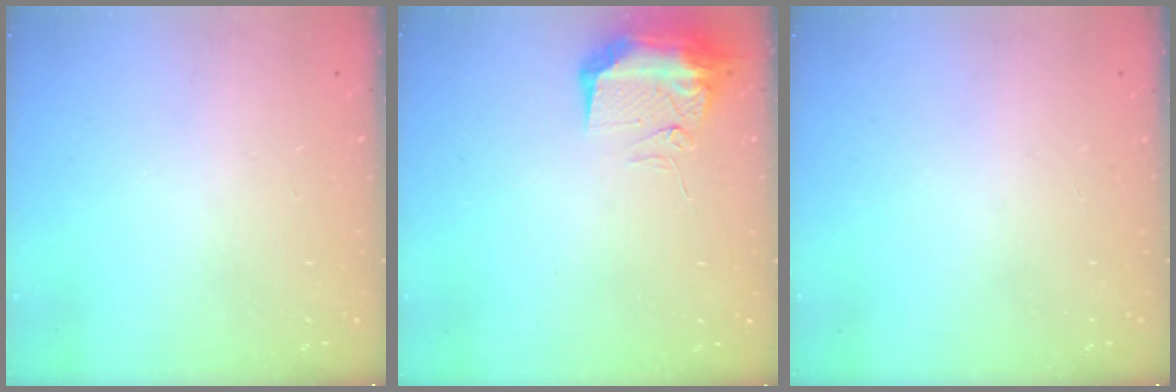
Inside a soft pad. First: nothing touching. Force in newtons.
{"total": 14.9, "press": 12.1, "slide": 8.7}
{"total": 0.0}